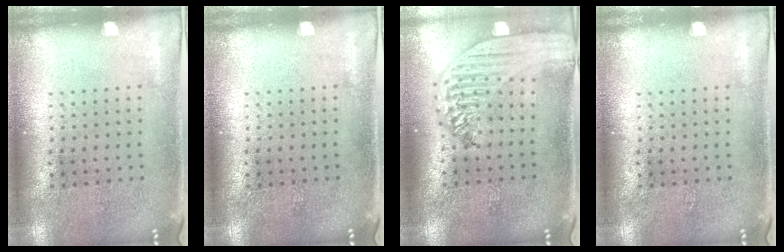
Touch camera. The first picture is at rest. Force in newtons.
{"total": 0.0}
{"total": 2.7, "press": 2.2, "slide": 1.6}
{"total": 0.0}